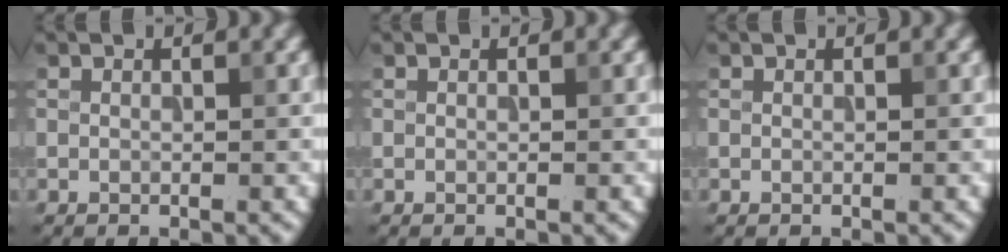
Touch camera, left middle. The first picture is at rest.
{"total": 0.0}
{"total": 0.0}